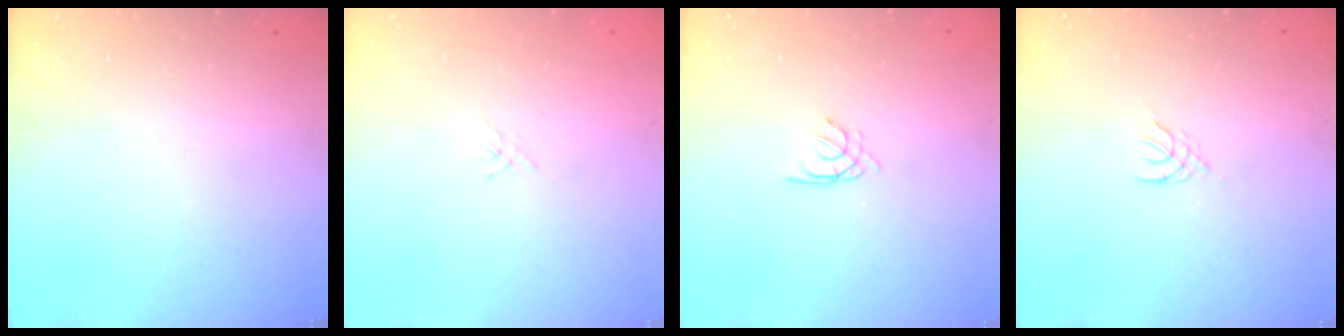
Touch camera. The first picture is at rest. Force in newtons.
{"total": 1.3, "press": 1.2, "slide": 0.4}
{"total": 1.7, "press": 1.6, "slide": 0.4}
{"total": 2.1, "press": 2.0, "slide": 0.5}